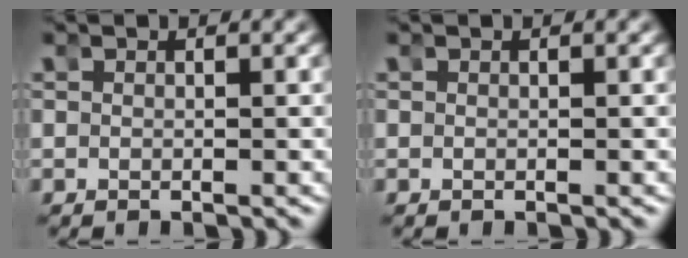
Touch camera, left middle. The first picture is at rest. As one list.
[{"total": 0.0}]